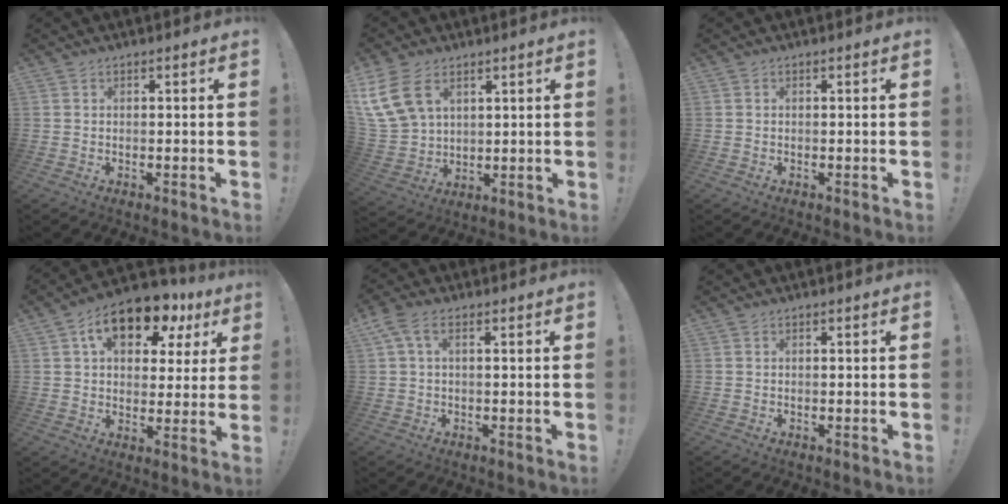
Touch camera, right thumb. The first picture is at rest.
{"total": 14.1, "force": [6.8, 9.5, 7.9], "torque": [-0.160, -0.026, 0.136]}
{"total": 0.0}
{"total": 15.9, "force": [8.4, 8.9, 10.1], "torque": [-0.154, -0.040, 0.144]}
{"total": 3.9, "force": [1.2, 1.5, 3.3], "torque": [-0.072, 0.003, 0.024]}
{"total": 0.0}